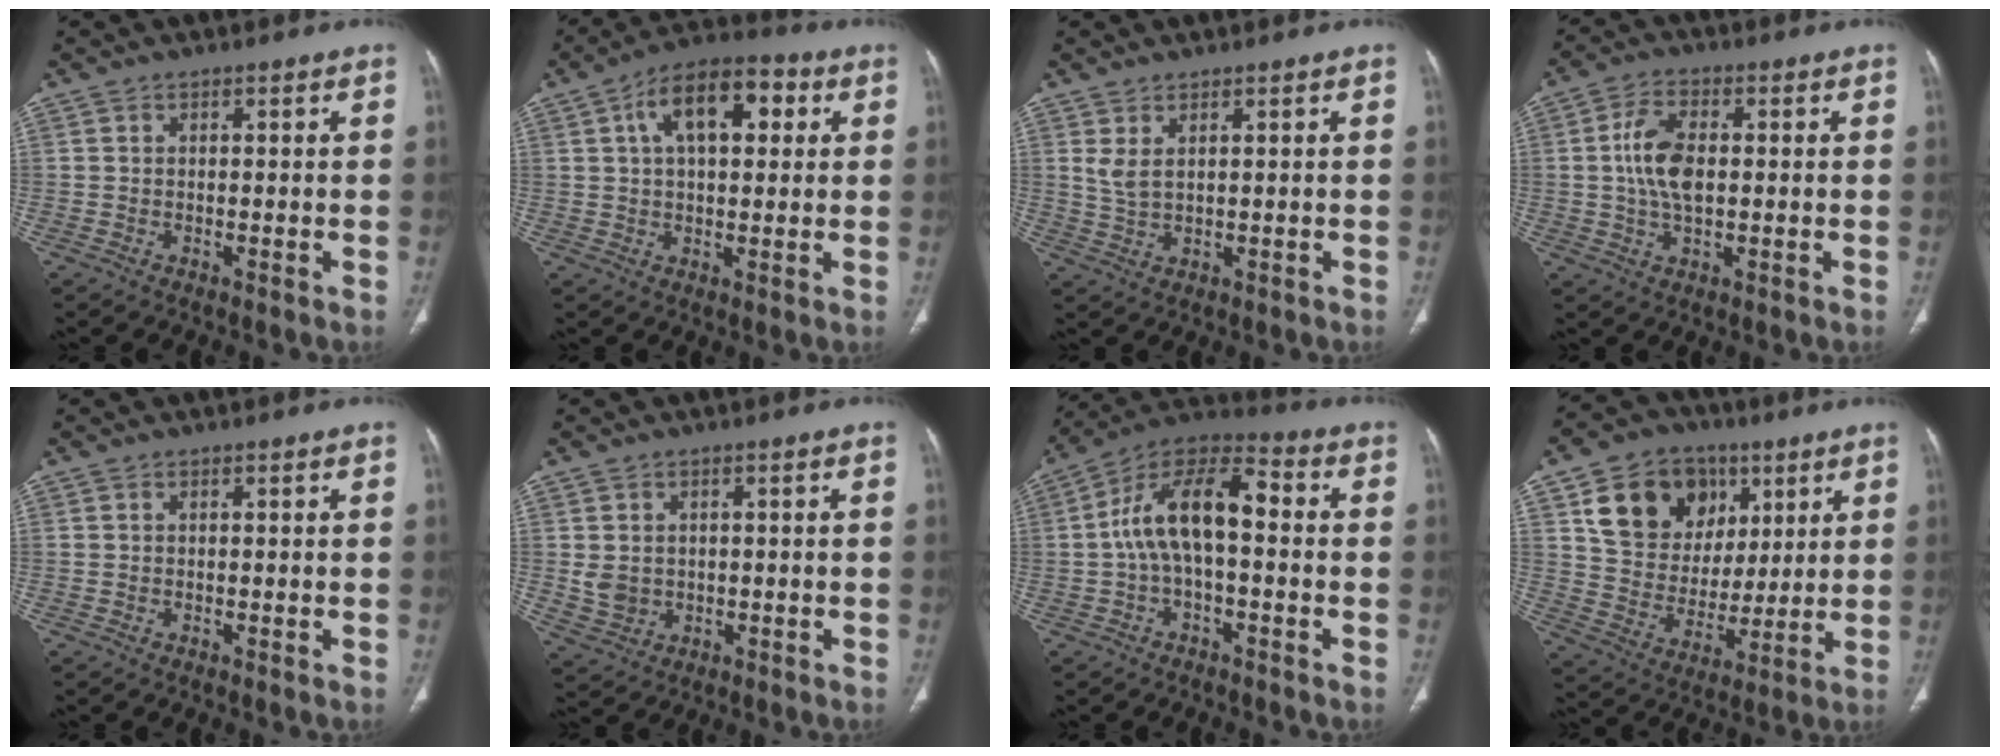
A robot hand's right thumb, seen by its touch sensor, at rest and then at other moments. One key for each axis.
{"total": 13.0, "fx": 4.0, "fy": 6.8, "fz": 10.3, "tx": -0.150, "ty": 0.022, "tz": 0.058}
{"total": 3.2, "fx": 1.3, "fy": 1.3, "fz": 2.6, "tx": -0.058, "ty": -0.006, "tz": 0.038}
{"total": 8.4, "fx": 0.5, "fy": 4.6, "fz": 7.0, "tx": -0.137, "ty": 0.007, "tz": 0.007}
{"total": 0.0}
{"total": 4.5, "fx": 0.2, "fy": 3.8, "fz": 2.3, "tx": -0.032, "ty": -0.003, "tz": 0.019}
{"total": 13.5, "fx": -0.2, "fy": 6.5, "fz": 11.8, "tx": -0.208, "ty": 0.049, "tz": -0.015}
{"total": 17.9, "fx": 7.6, "fy": 14.0, "fz": 8.3, "tx": -0.102, "ty": -0.012, "tz": 0.141}